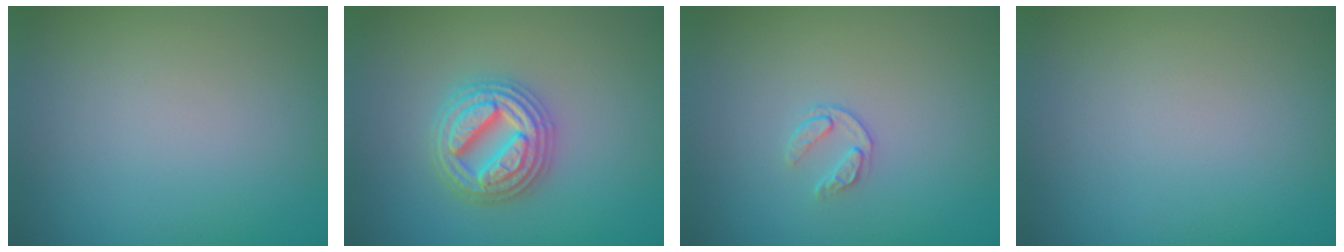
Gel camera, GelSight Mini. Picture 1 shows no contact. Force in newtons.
{"total": 4.9, "press": 4.8, "slide": 0.8}
{"total": 1.3, "press": 0.8, "slide": 1.1}
{"total": 0.0}